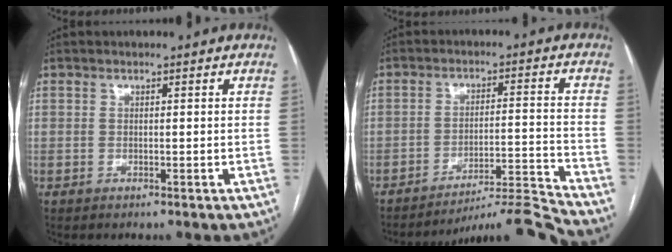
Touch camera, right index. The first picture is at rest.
{"total": 10.4, "force": [-9.6, -3.9, -0.1], "torque": [0.011, 0.023, -0.157]}